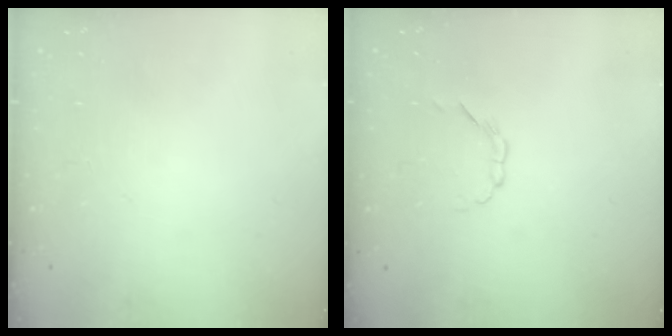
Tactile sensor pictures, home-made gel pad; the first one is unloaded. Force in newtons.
{"total": 2.1, "press": 2.0, "slide": 0.7}